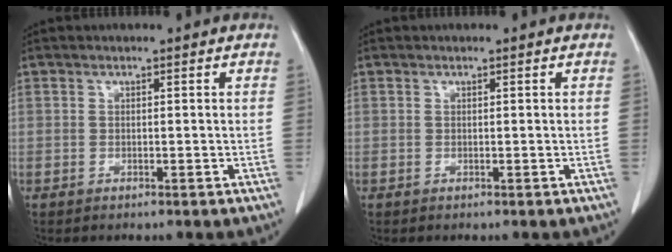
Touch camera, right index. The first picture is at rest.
{"total": 0.0}